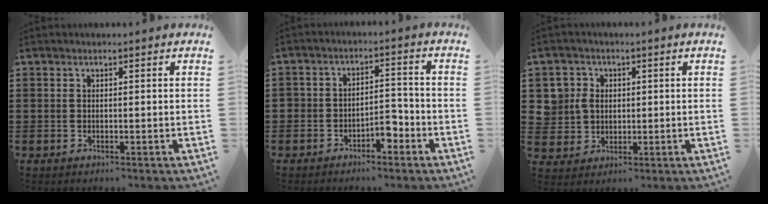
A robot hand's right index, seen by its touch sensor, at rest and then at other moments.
{"total": 4.0, "force": [-2.9, 2.0, 1.7], "torque": [-0.031, 0.013, -0.058]}
{"total": 4.3, "force": [0.7, 4.1, 1.0], "torque": [-0.048, 0.012, 0.010]}